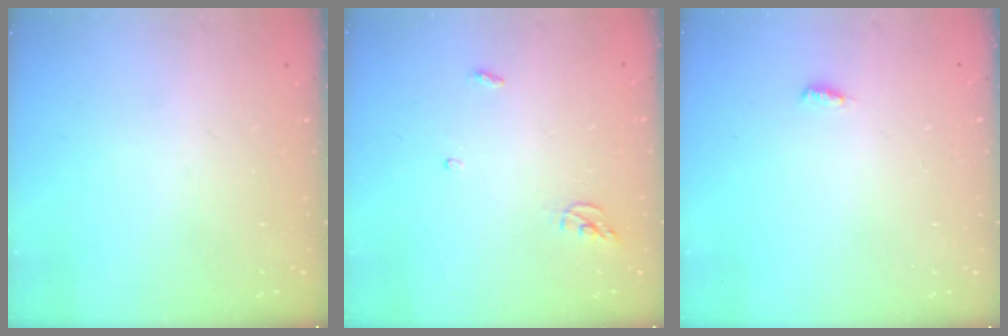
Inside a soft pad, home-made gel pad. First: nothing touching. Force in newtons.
{"total": 3.8, "press": 3.8, "slide": 0.4}
{"total": 3.4, "press": 2.9, "slide": 1.7}